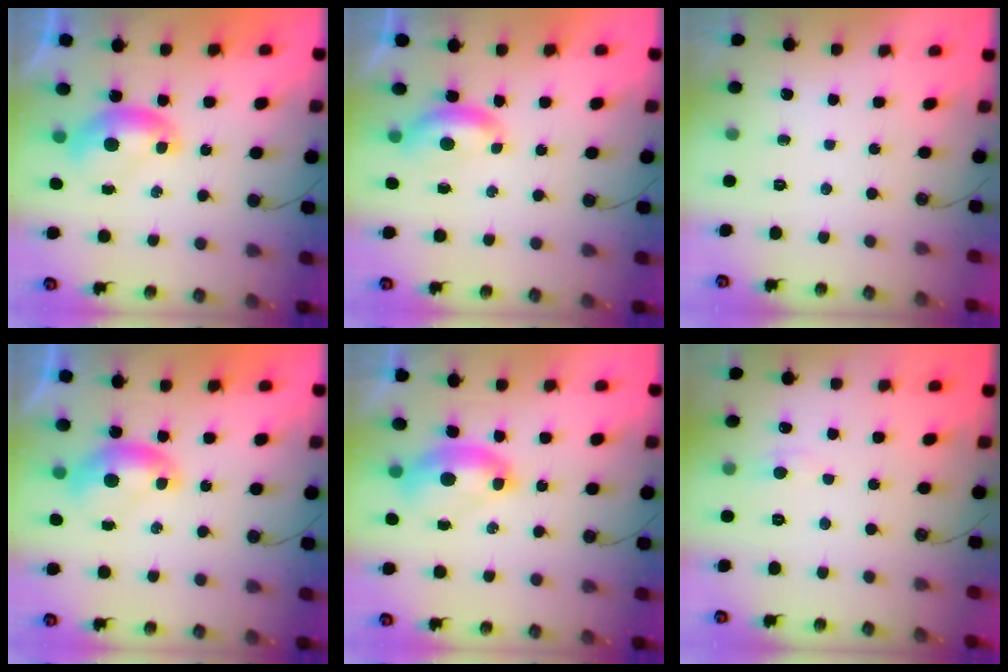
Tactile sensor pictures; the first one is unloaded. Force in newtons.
{"total": 1.1, "press": 1.0, "slide": 0.5}
{"total": 0.0}
{"total": 0.0}
{"total": 2.9, "press": 2.9, "slide": 0.6}
{"total": 0.6, "press": 0.3, "slide": 0.5}